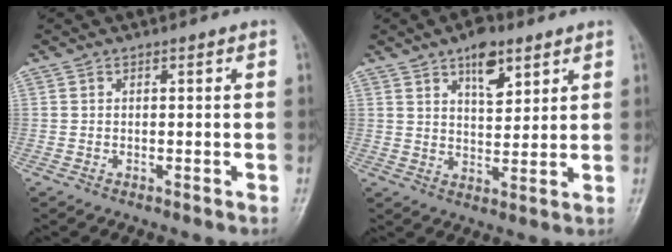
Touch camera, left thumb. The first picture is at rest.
{"total": 8.1, "force": [4.6, 3.9, 5.4], "torque": [-0.059, -0.025, 0.071]}